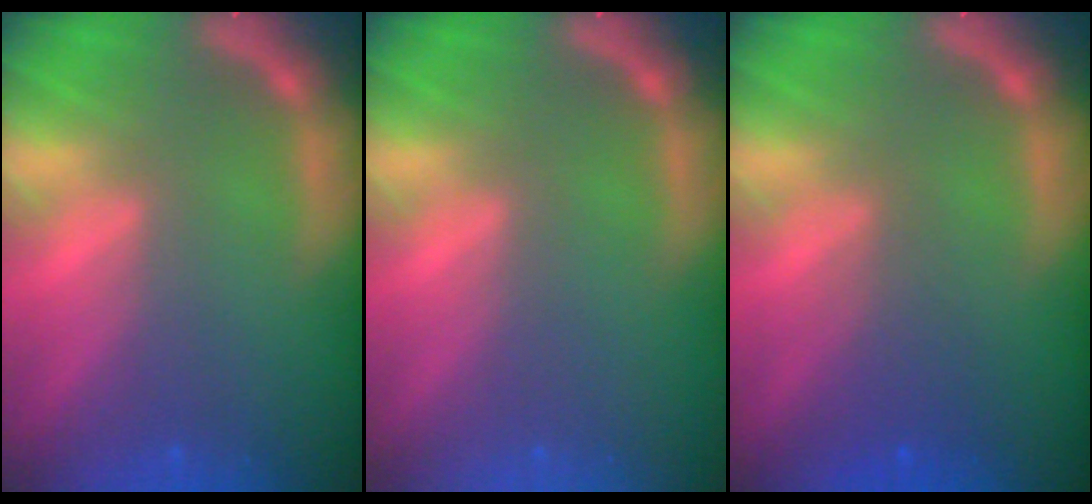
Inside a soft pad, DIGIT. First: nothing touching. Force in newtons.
{"total": 0.0}
{"total": 2.5}